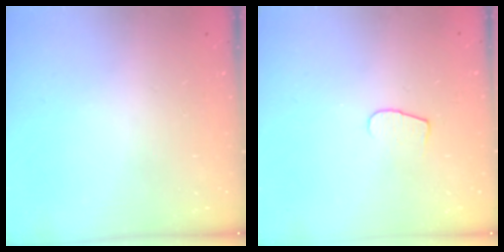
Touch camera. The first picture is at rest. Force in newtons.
{"total": 5.9, "press": 5.9, "slide": 0.6}